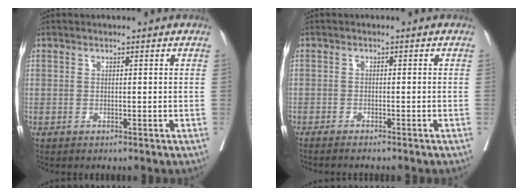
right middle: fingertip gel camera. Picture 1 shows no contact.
{"total": 5.3, "force": [-4.6, 0.1, 2.6], "torque": [-0.025, -0.007, -0.063]}